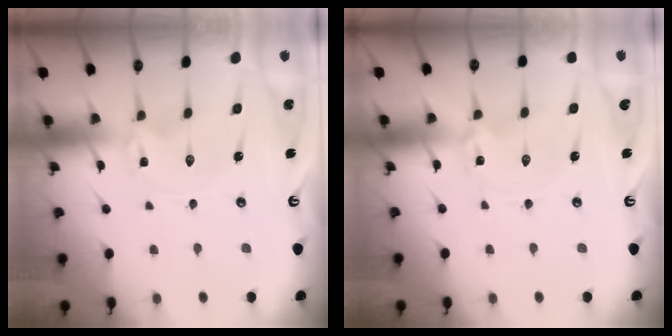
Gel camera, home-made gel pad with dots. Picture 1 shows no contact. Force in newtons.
{"total": 1.2, "press": 1.2, "slide": 0.3}